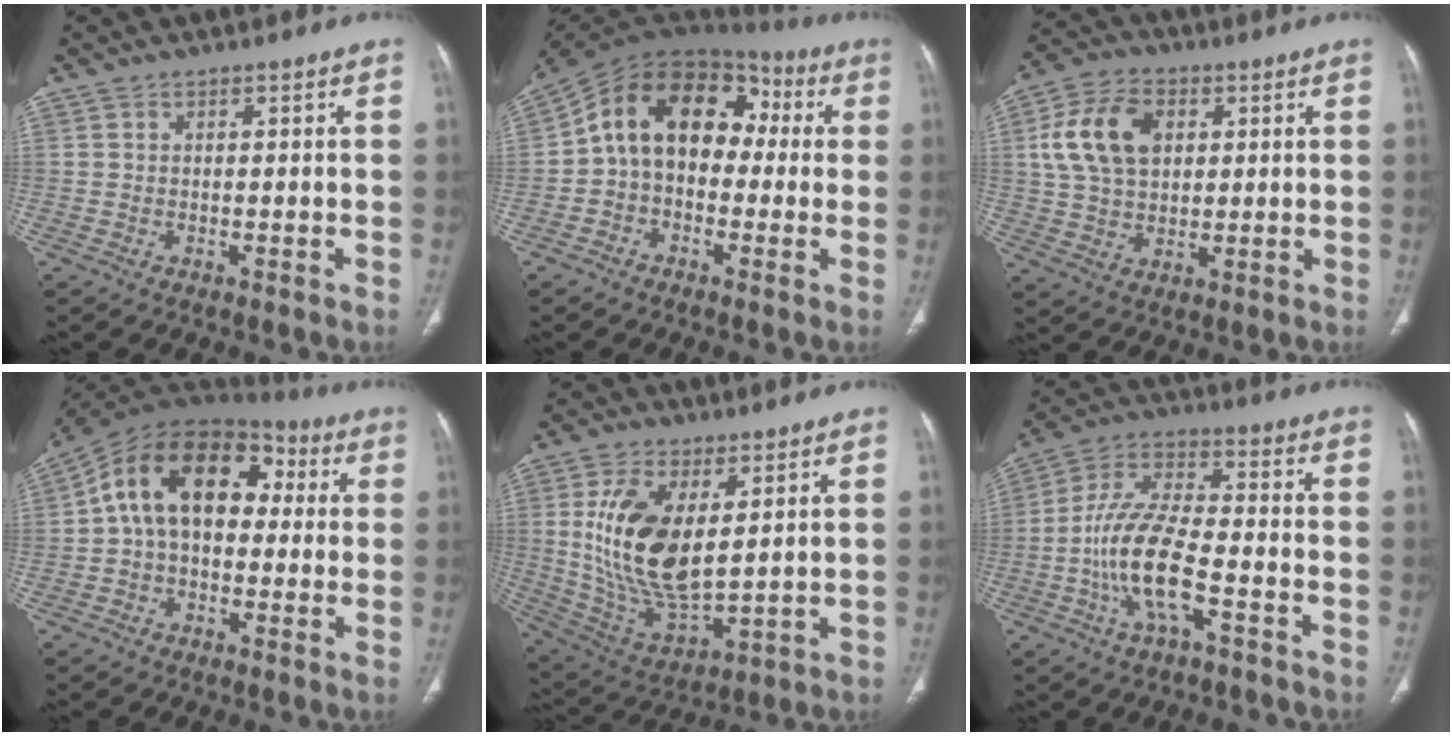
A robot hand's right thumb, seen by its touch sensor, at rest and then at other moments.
{"total": 16.1, "force": [1.1, 11.4, 11.3], "torque": [-0.144, 0.057, 0.003]}
{"total": 13.1, "force": [3.3, 9.0, 8.9], "torque": [-0.152, 0.007, 0.059]}
{"total": 17.7, "force": [2.3, 11.7, 13.1], "torque": [-0.186, 0.050, 0.026]}
{"total": 17.1, "force": [4.0, 8.5, 14.3], "torque": [-0.271, -0.023, 0.091]}
{"total": 13.7, "force": [-4.5, 5.3, 11.8], "torque": [-0.238, 0.038, -0.085]}